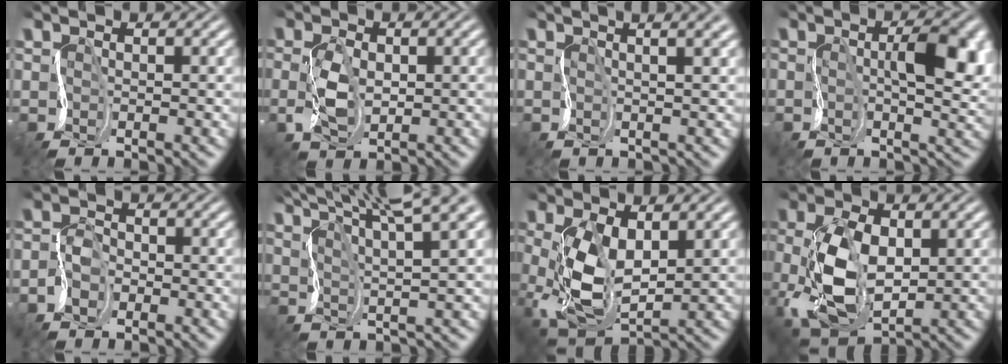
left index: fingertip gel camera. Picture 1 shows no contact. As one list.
[{"total": 1.9, "force": [0.3, 1.4, 1.2], "torque": [-0.053, 0.005, 0.006]}, {"total": 5.2, "force": [2.6, 2.2, 4.0], "torque": [-0.023, 0.038, 0.002]}, {"total": 6.0, "force": [1.0, 2.2, 5.5], "torque": [-0.096, 0.009, 0.014]}, {"total": 1.9, "force": [-1.4, 1.2, 0.4], "torque": [-0.024, 0.010, -0.037]}, {"total": 7.9, "force": [6.4, 0.4, 4.5], "torque": [-0.076, 0.032, 0.081]}, {"total": 4.9, "force": [0.8, 2.8, 4.0], "torque": [-0.114, 0.004, 0.017]}, {"total": 6.5, "force": [0.1, 4.4, 4.9], "torque": [-0.132, 0.000, 0.006]}]